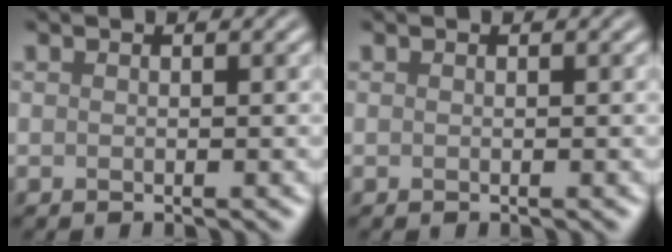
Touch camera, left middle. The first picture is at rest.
{"total": 0.0}